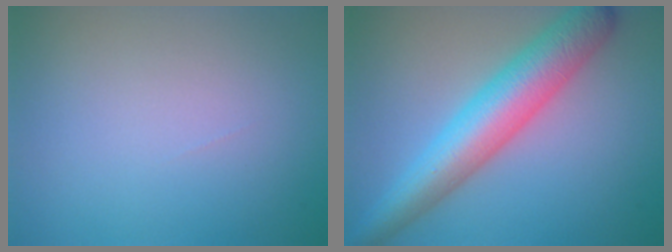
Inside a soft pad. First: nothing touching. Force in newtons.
{"total": 7.7, "press": 7.7, "slide": 0.2}